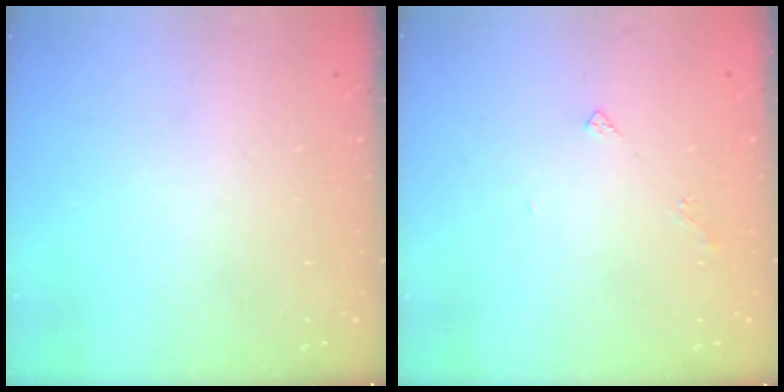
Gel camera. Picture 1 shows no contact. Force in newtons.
{"total": 3.7, "press": 3.7, "slide": 0.8}